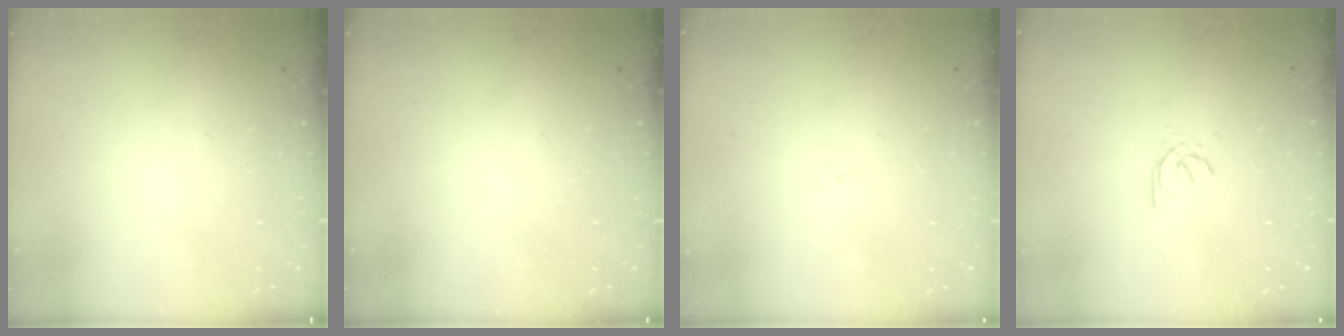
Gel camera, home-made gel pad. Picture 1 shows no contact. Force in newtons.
{"total": 0.0}
{"total": 1.5, "press": 1.5, "slide": 0.2}
{"total": 2.1, "press": 2.1, "slide": 0.6}